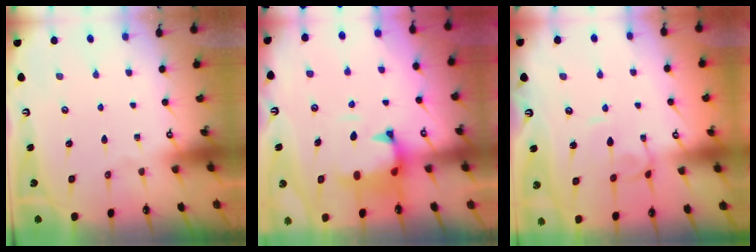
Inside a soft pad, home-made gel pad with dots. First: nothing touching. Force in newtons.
{"total": 1.2, "press": 0.3, "slide": 1.1}
{"total": 1.9, "press": 1.9, "slide": 0.2}